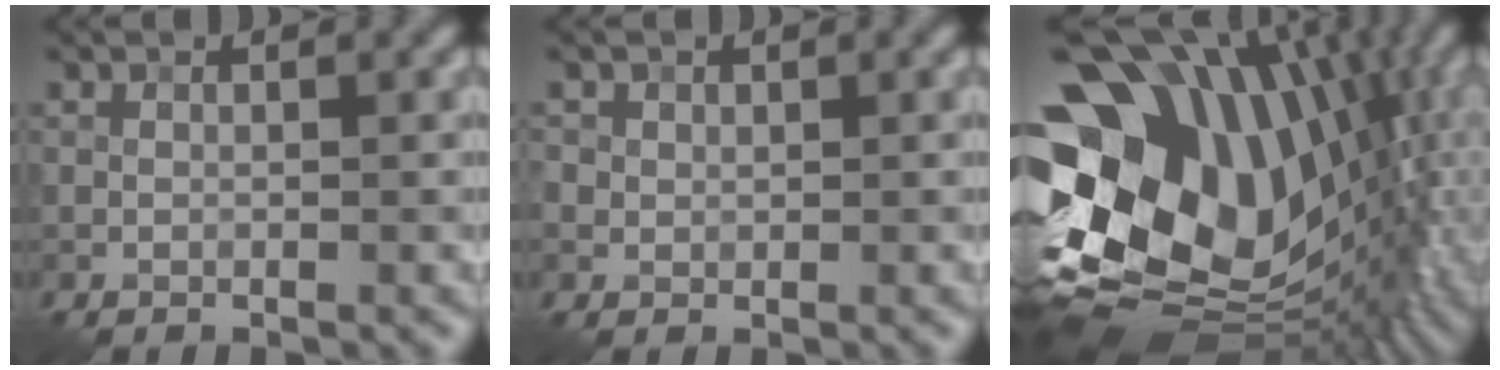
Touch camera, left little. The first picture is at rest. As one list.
[{"total": 1.1, "force": [0.4, 1.1, 0.2], "torque": [0.003, -0.003, 0.007]}, {"total": 18.5, "force": [2.4, 13.7, 12.2], "torque": [-0.217, -0.036, 0.084]}]